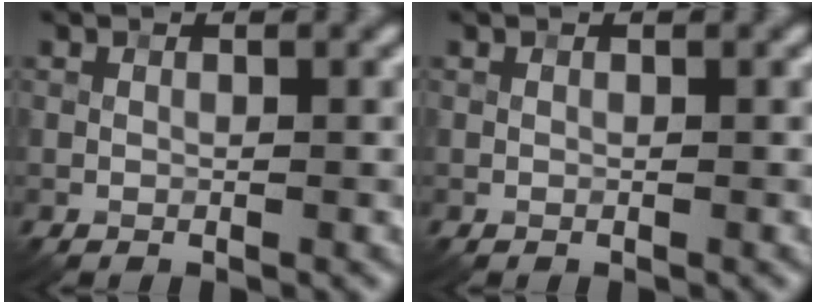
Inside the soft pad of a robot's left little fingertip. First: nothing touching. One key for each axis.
{"total": 0.0}